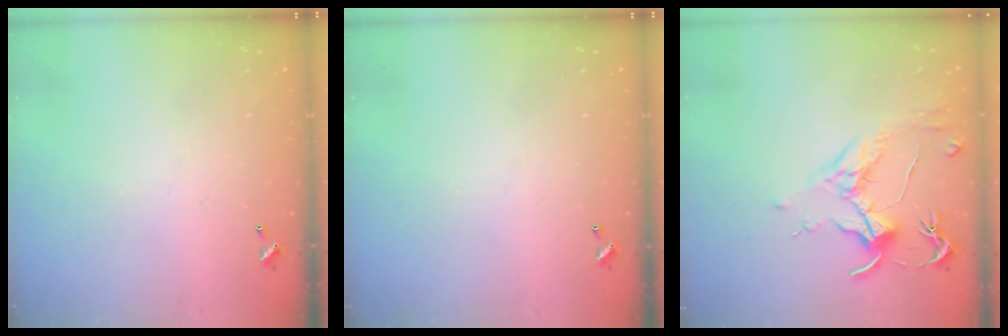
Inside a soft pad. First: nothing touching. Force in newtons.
{"total": 0.0}
{"total": 1.8, "press": 1.5, "slide": 0.9}